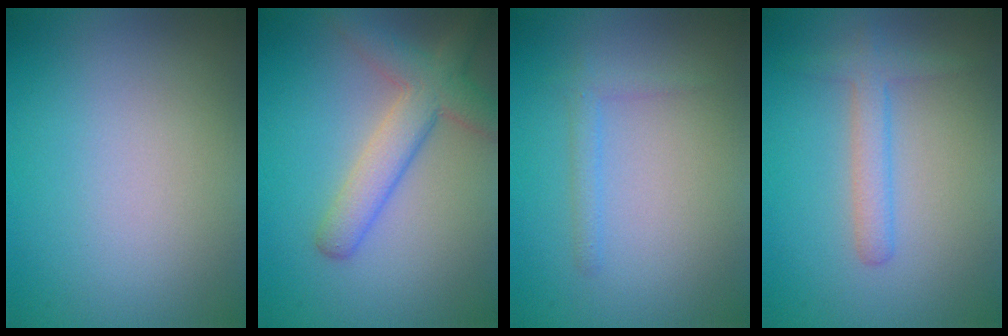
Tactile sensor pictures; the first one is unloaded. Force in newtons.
{"total": 4.8, "press": 4.8, "slide": 0.2}
{"total": 1.1, "press": 1.1, "slide": 0.1}
{"total": 2.5, "press": 2.5, "slide": 0.1}